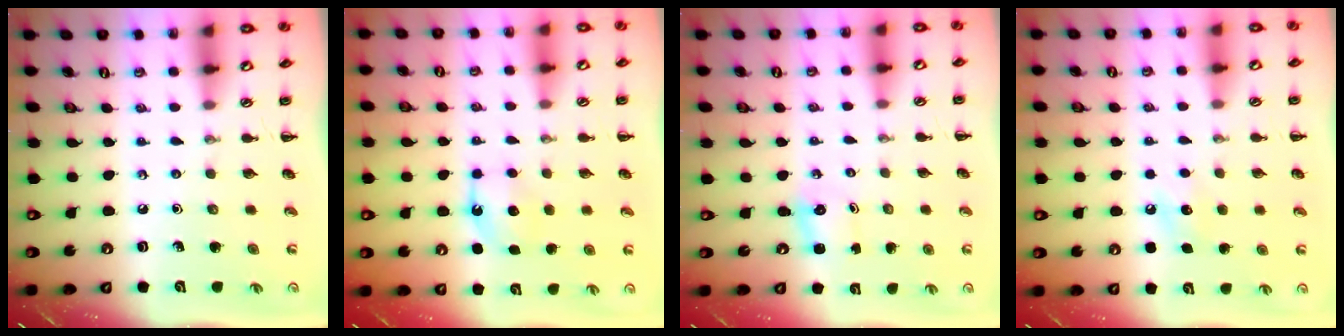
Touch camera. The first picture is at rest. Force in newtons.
{"total": 8.1, "press": 8.0, "slide": 1.5}
{"total": 1.8, "press": 1.7, "slide": 0.6}
{"total": 6.6, "press": 6.4, "slide": 1.6}